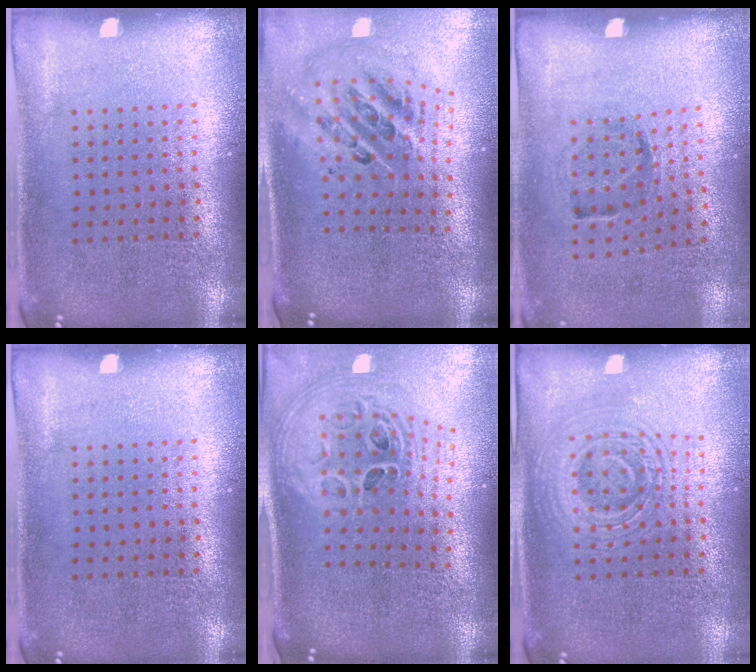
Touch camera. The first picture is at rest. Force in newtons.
{"total": 2.7, "press": 1.8, "slide": 2.0}
{"total": 1.1, "press": 0.8, "slide": 0.8}
{"total": 0.0}
{"total": 2.8, "press": 2.0, "slide": 1.9}
{"total": 2.5, "press": 2.4, "slide": 0.5}